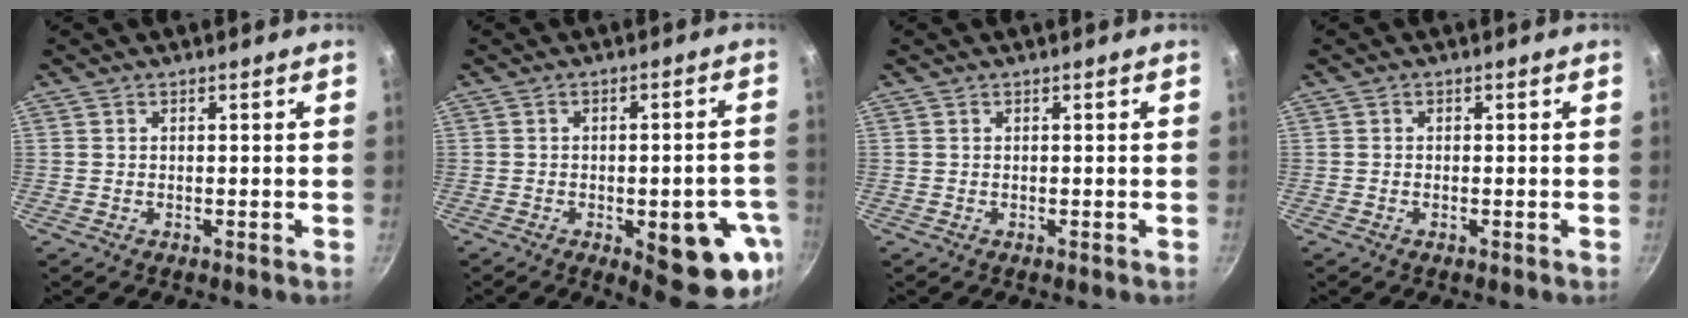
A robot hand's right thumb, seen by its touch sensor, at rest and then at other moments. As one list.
[{"total": 14.1, "force": [-4.7, 5.4, 12.2], "torque": [-0.103, 0.012, -0.056]}, {"total": 0.0}, {"total": 0.6, "force": [-0.3, 0.4, 0.4], "torque": [-0.008, 0.003, -0.006]}]